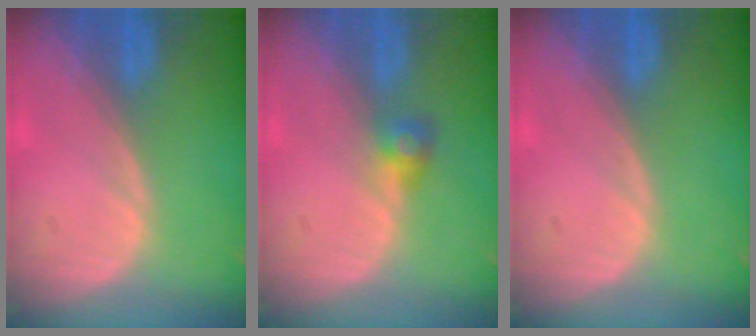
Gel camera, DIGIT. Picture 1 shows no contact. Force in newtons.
{"total": 2.6, "press": 2.5, "slide": 0.7}
{"total": 0.0}